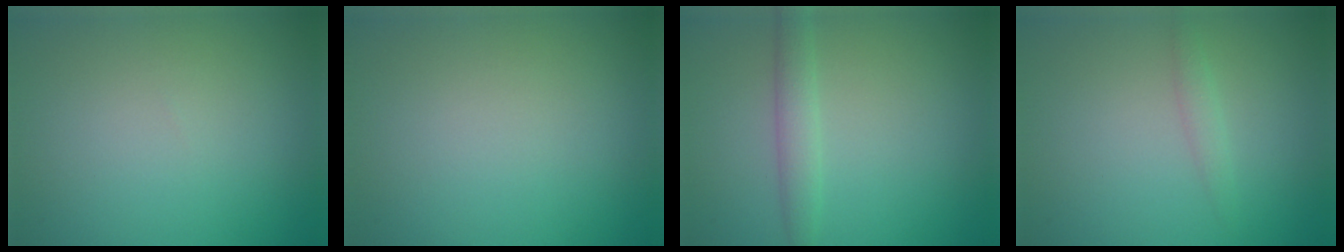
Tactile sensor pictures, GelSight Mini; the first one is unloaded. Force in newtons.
{"total": 0.0}
{"total": 2.1, "press": 2.1, "slide": 0.1}
{"total": 1.0, "press": 1.0, "slide": 0.0}